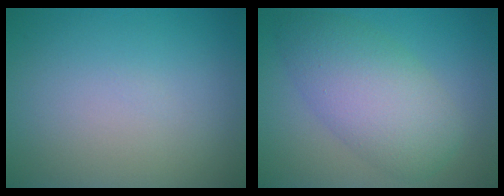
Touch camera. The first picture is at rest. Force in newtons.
{"total": 6.5, "press": 6.5, "slide": 0.1}